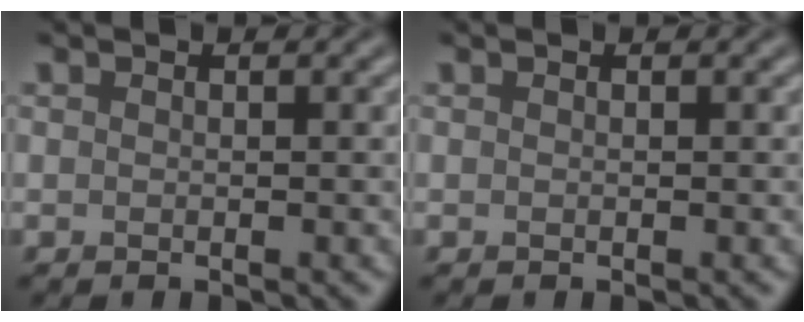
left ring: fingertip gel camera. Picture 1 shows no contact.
{"total": 0.0}